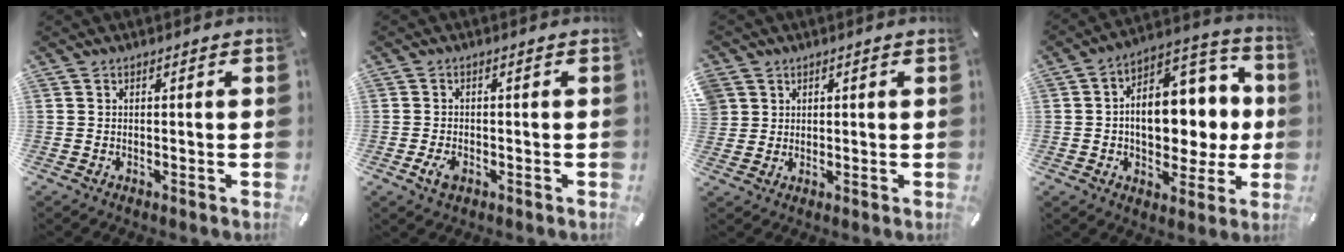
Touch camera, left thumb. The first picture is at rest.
{"total": 2.9, "force": [-1.2, 1.8, 1.9], "torque": [-0.049, -0.001, -0.025]}
{"total": 3.8, "force": [1.6, 3.5, -0.1], "torque": [-0.008, 0.006, 0.031]}
{"total": 16.3, "force": [0.5, 10.9, 12.1], "torque": [-0.172, -0.003, 0.017]}